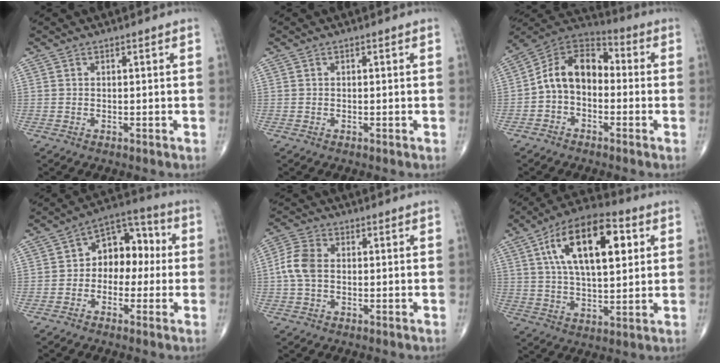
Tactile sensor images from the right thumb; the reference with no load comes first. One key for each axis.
{"total": 0.0}
{"total": 11.7, "fx": -1.2, "fy": 8.1, "fz": 8.4, "tx": -0.121, "ty": 0.045, "tz": -0.041}
{"total": 10.8, "fx": 0.0, "fy": 7.6, "fz": 7.8, "tx": -0.068, "ty": 0.041, "tz": -0.017}
{"total": 6.3, "fx": 0.0, "fy": 4.2, "fz": 4.6, "tx": -0.107, "ty": 0.016, "tz": -0.007}
{"total": 19.5, "fx": 6.1, "fy": 9.0, "fz": 16.1, "tx": -0.248, "ty": 0.002, "tz": 0.097}